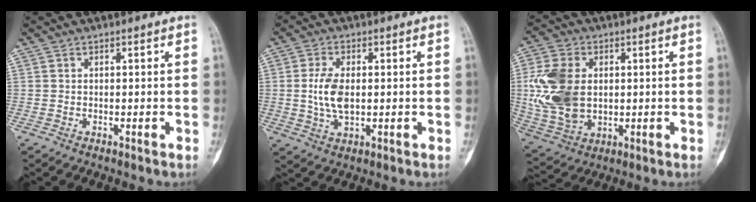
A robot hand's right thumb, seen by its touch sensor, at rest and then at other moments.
{"total": 7.0, "force": [0.2, 3.8, 5.9], "torque": [-0.122, -0.004, 0.006]}
{"total": 14.8, "force": [1.2, 10.2, 10.7], "torque": [-0.209, -0.003, 0.034]}